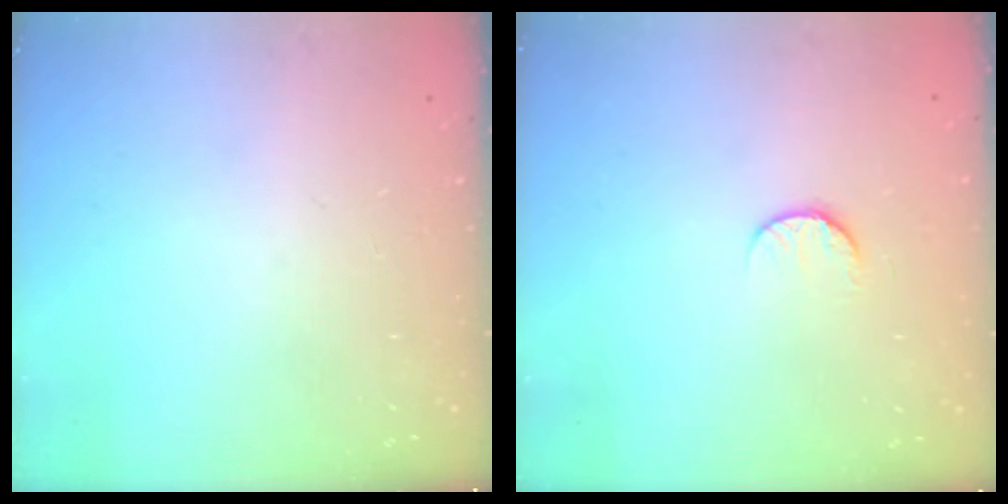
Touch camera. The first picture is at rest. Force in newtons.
{"total": 5.8, "press": 5.8, "slide": 0.6}